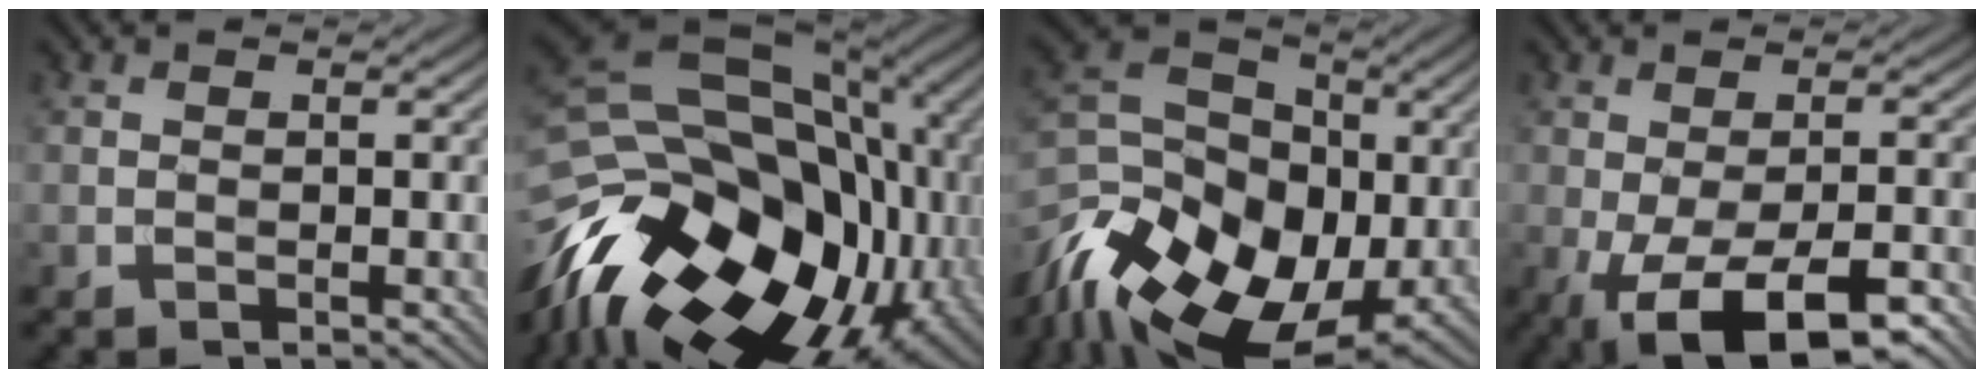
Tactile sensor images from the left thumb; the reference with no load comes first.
{"total": 21.1, "force": [-8.0, 13.8, 13.8], "torque": [-0.294, -0.010, -0.141]}
{"total": 18.4, "force": [-7.4, 12.7, 11.1], "torque": [-0.262, -0.011, -0.109]}
{"total": 12.7, "force": [-6.0, 5.1, 9.9], "torque": [-0.155, -0.022, -0.081]}